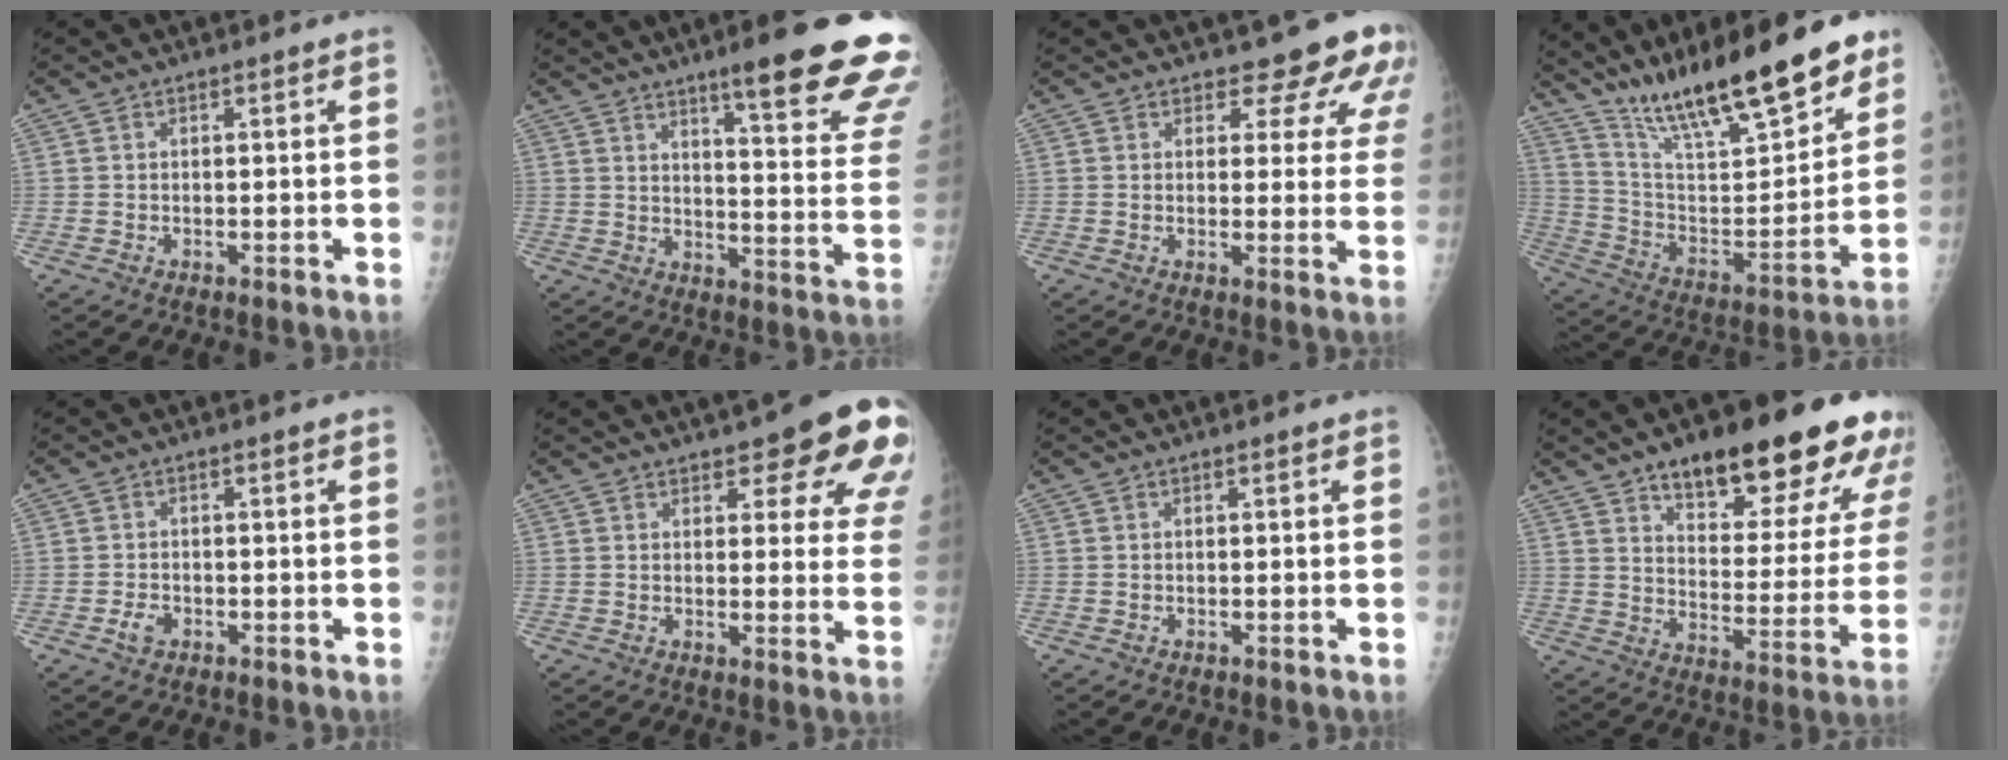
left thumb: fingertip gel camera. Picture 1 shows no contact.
{"total": 22.9, "force": [15.4, 2.9, 16.7], "torque": [-0.184, -0.079, 0.200]}
{"total": 9.6, "force": [7.7, 4.3, 3.7], "torque": [-0.001, -0.042, 0.072]}
{"total": 24.8, "force": [18.5, 5.7, 15.5], "torque": [-0.223, -0.083, 0.317]}
{"total": 2.0, "force": [-0.9, 1.3, 1.1], "torque": [-0.023, 0.006, -0.015]}
{"total": 15.2, "force": [9.3, 5.5, 10.7], "torque": [-0.088, -0.039, 0.100]}
{"total": 0.0}
{"total": 25.2, "force": [16.6, 8.8, 16.8], "torque": [-0.178, -0.067, 0.236]}